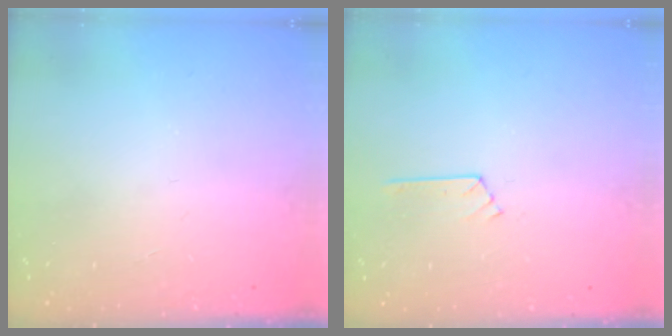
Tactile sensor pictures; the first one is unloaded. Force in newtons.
{"total": 3.4, "press": 3.4, "slide": 0.4}